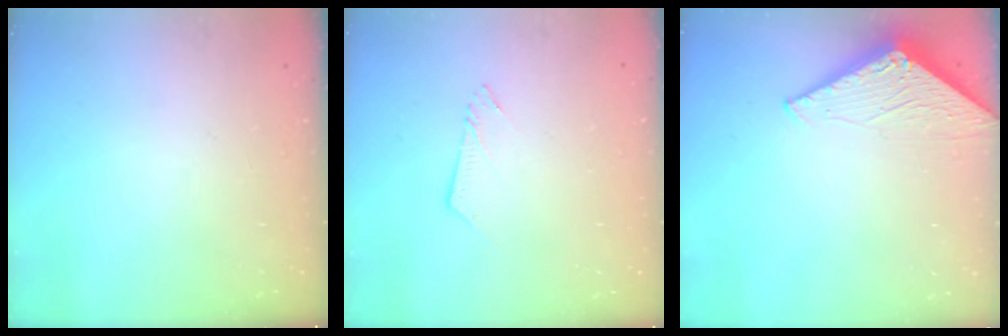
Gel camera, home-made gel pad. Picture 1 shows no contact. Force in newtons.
{"total": 2.9, "press": 2.9, "slide": 0.3}
{"total": 2.8, "press": 2.8, "slide": 0.2}